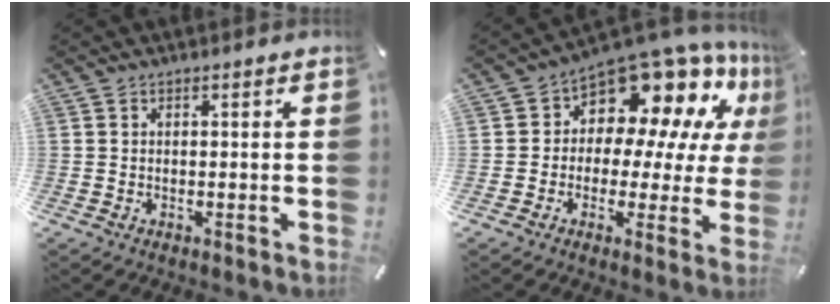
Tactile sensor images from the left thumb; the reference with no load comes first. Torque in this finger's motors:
{"motor_torque": [2.45, 2.55, 0.24, -0.10, 0.05]}